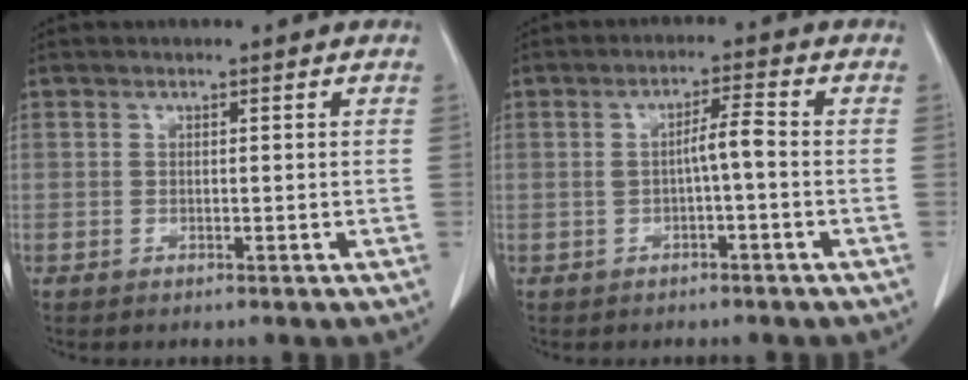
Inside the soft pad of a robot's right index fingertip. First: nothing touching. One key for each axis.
{"total": 3.4, "fx": -0.4, "fy": 0.2, "fz": 3.3, "tx": -0.053, "ty": 0.009, "tz": -0.003}